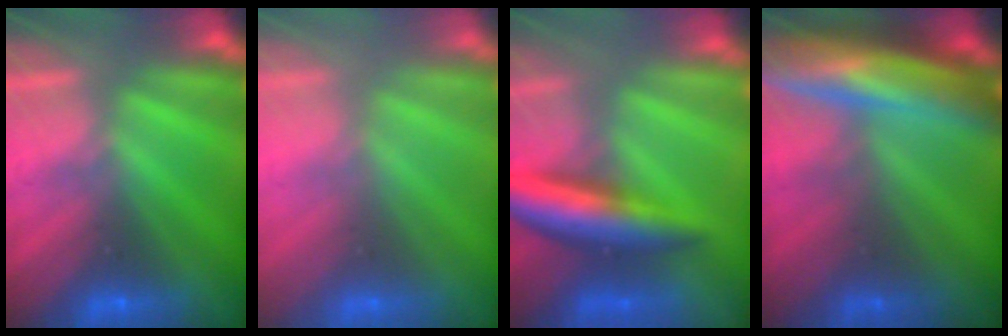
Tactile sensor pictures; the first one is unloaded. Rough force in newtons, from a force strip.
{"total": 2.5}
{"total": 9.4}
{"total": 7.5}